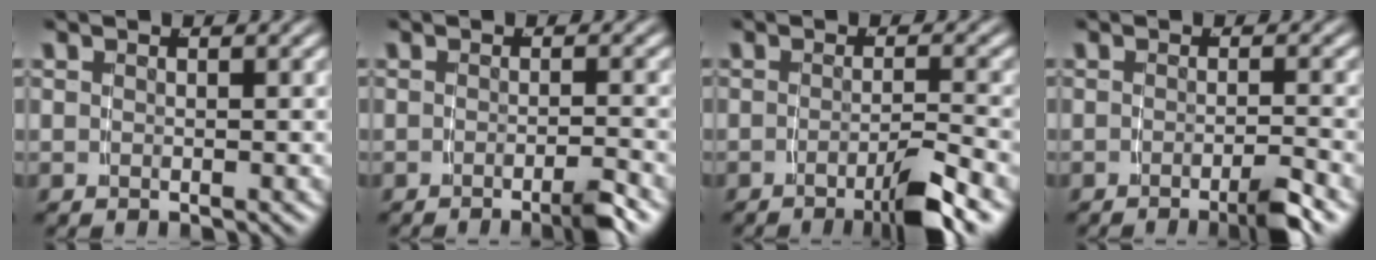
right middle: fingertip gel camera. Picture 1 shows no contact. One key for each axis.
{"total": 2.5, "fx": -1.8, "fy": -0.1, "fz": 1.7, "tx": -0.019, "ty": 0.006, "tz": -0.038}
{"total": 4.3, "fx": -2.7, "fy": 0.1, "fz": 3.3, "tx": -0.042, "ty": -0.002, "tz": -0.048}
{"total": 3.0, "fx": -2.1, "fy": 0.0, "fz": 2.1, "tx": -0.027, "ty": 0.004, "tz": -0.041}